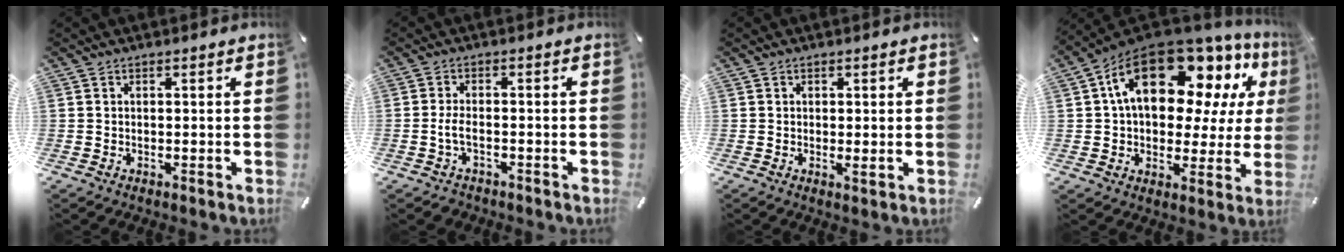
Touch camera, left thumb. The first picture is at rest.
{"total": 3.6, "force": [-1.3, 2.0, 2.8], "torque": [-0.062, 0.005, -0.027]}
{"total": 1.2, "force": [0.2, 0.7, 0.9], "torque": [-0.010, -0.003, 0.002]}
{"total": 21.1, "force": [9.1, 12.2, 14.6], "torque": [-0.249, -0.052, 0.152]}